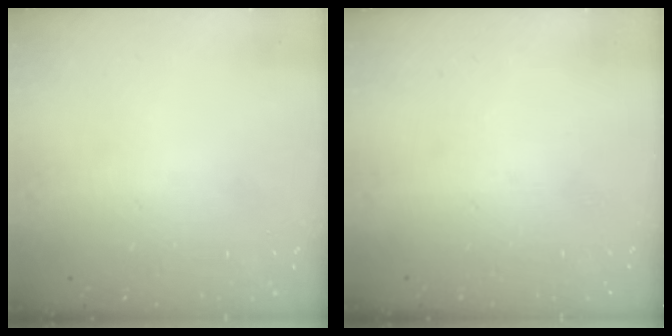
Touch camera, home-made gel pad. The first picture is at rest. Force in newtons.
{"total": 0.0}